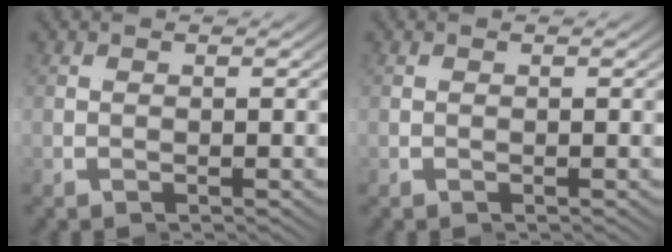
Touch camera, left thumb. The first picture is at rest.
{"total": 0.0}